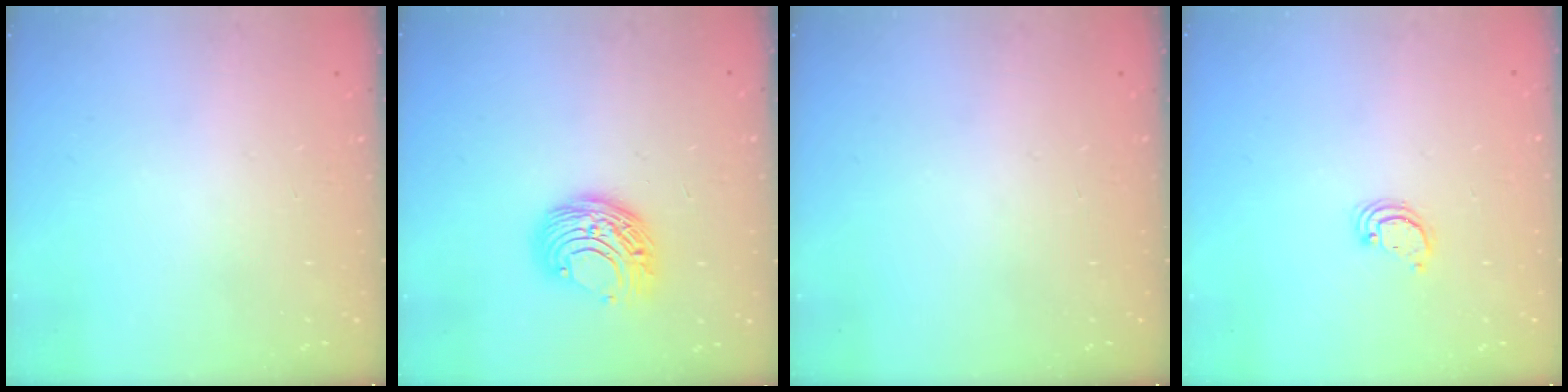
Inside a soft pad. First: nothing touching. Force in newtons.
{"total": 8.9, "press": 8.9, "slide": 0.5}
{"total": 0.0}
{"total": 2.6, "press": 2.6, "slide": 0.2}